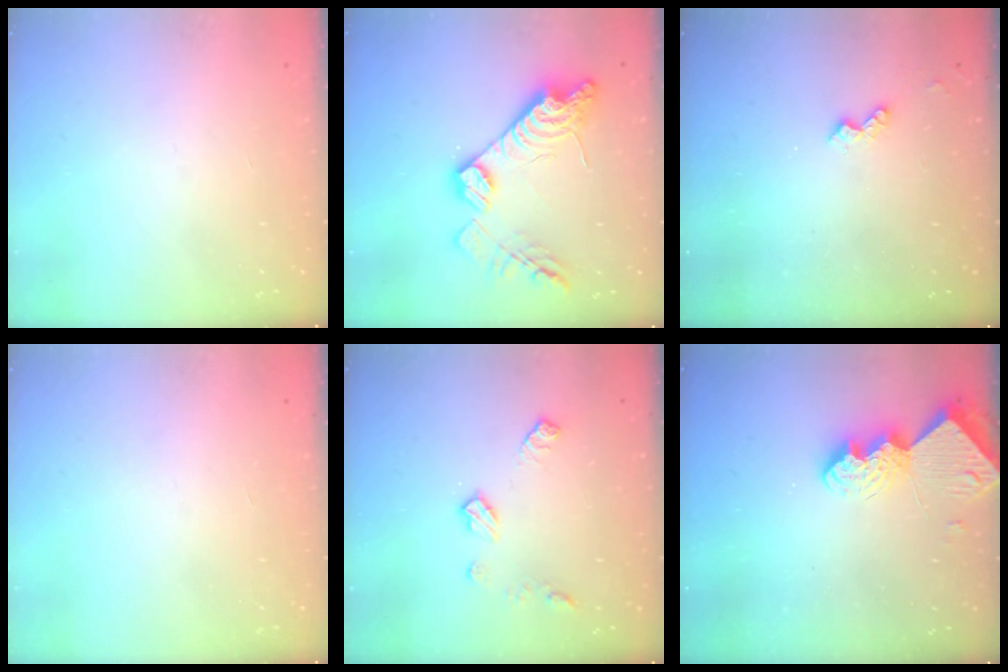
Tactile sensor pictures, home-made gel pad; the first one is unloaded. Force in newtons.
{"total": 16.3, "press": 16.3, "slide": 0.7}
{"total": 3.6, "press": 3.5, "slide": 0.6}
{"total": 0.0}
{"total": 7.9, "press": 7.9, "slide": 0.3}
{"total": 9.7, "press": 9.6, "slide": 1.0}